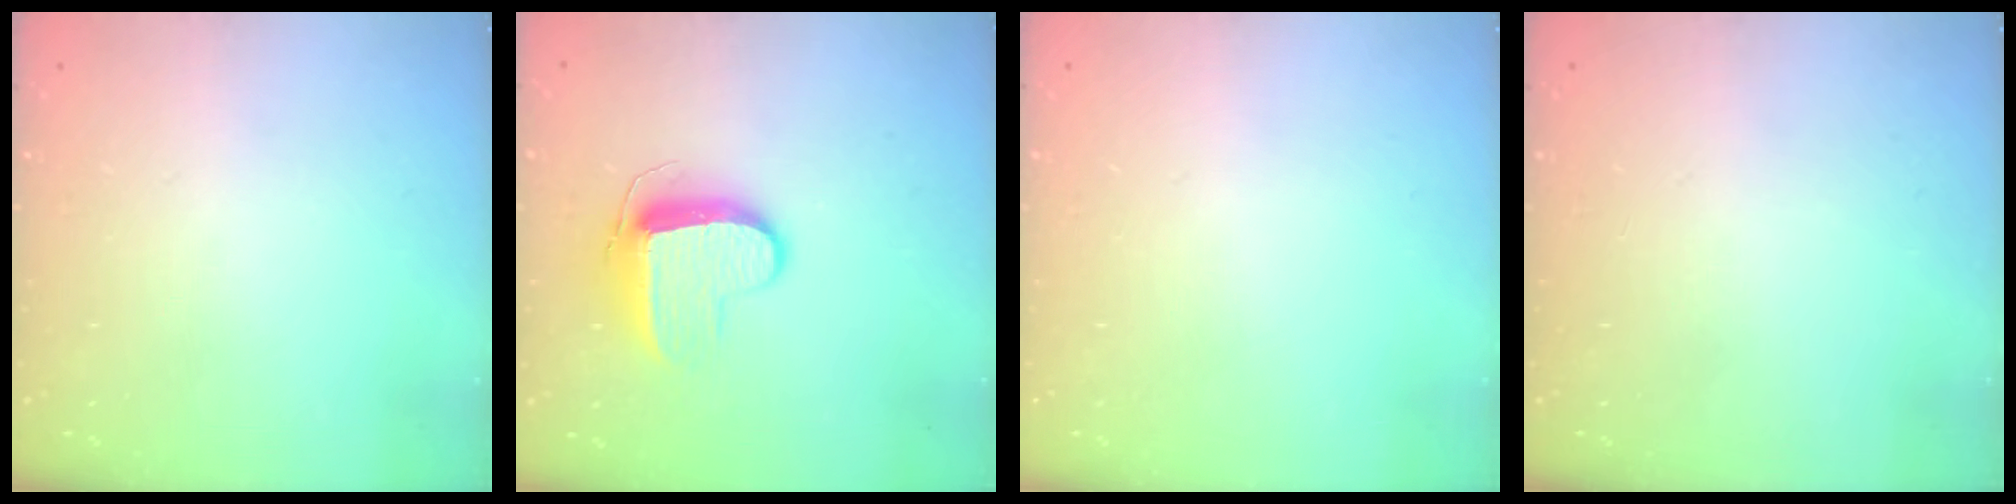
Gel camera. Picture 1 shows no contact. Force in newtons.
{"total": 9.3, "press": 9.3, "slide": 0.5}
{"total": 0.0}
{"total": 0.0}